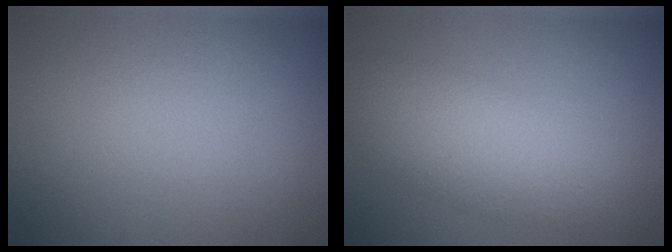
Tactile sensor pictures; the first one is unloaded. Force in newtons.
{"total": 5.1, "press": 5.1, "slide": 0.2}